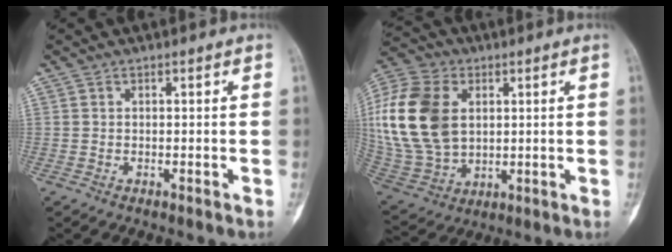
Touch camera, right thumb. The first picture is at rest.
{"total": 22.2, "force": [3.8, 15.2, 15.7], "torque": [-0.342, -0.006, 0.079]}